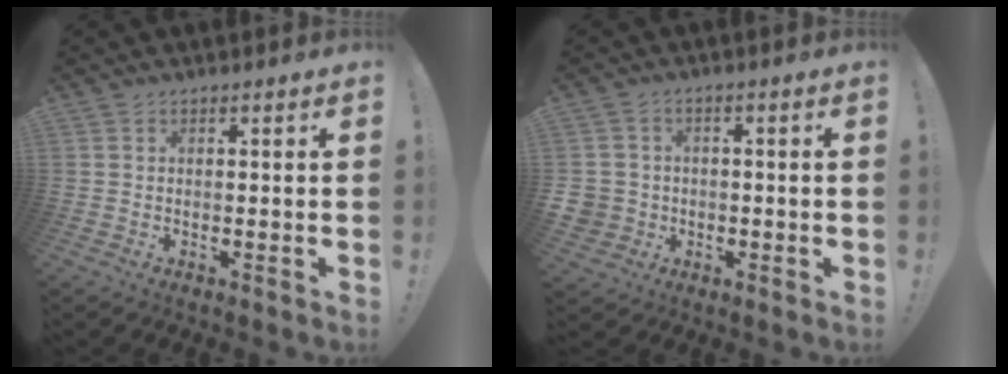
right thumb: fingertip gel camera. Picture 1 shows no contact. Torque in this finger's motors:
{"motor_torque": [-0.09, 0.07, 0.22, 0.02, -0.01]}